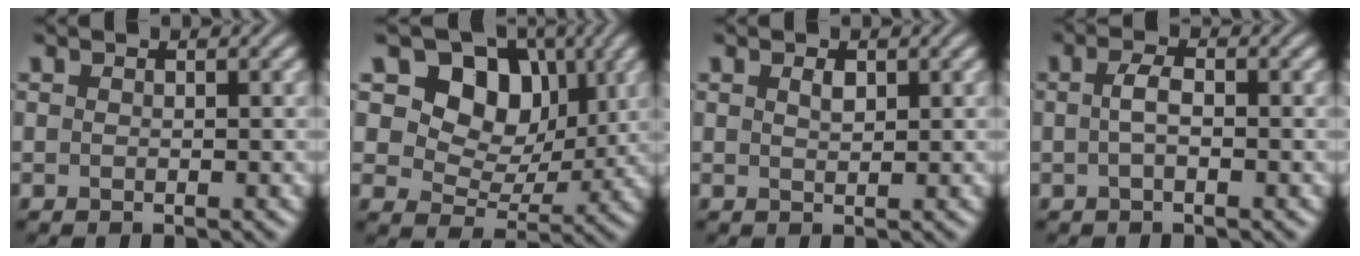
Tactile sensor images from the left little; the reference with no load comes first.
{"total": 9.8, "force": [4.0, 7.2, 5.4], "torque": [-0.092, 0.003, 0.070]}
{"total": 1.0, "force": [0.6, 0.4, 0.7], "torque": [-0.016, 0.000, 0.012]}
{"total": 1.7, "force": [-0.1, 0.6, 1.6], "torque": [-0.035, 0.004, -0.006]}